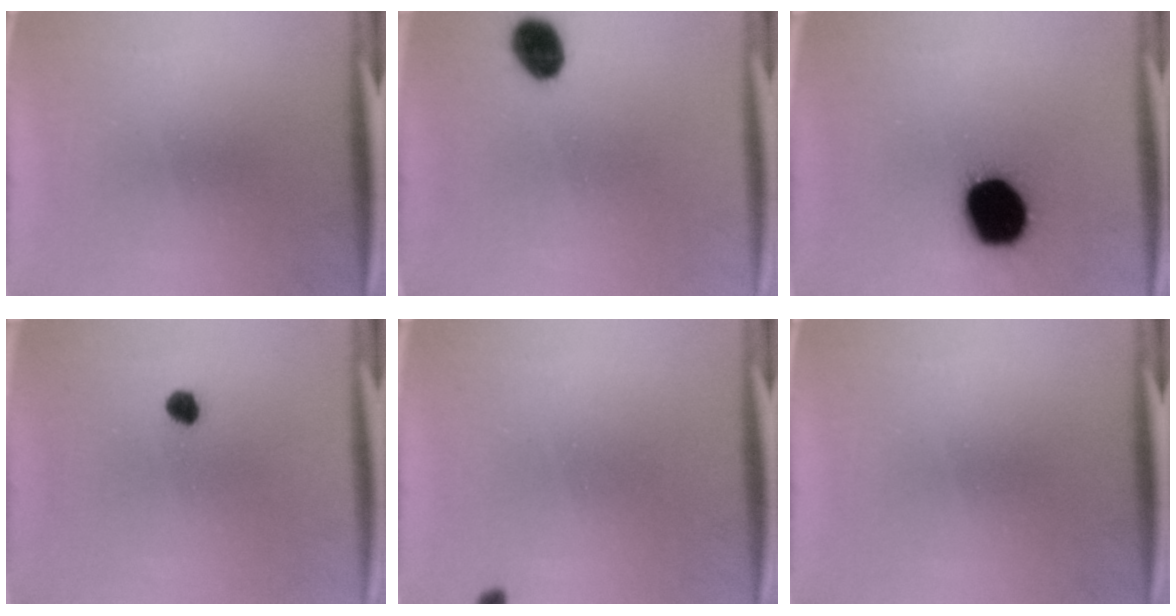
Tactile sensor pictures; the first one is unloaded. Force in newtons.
{"total": 6.5}
{"total": 18.3}
{"total": 2.2}
{"total": 0.6}
{"total": 0.0}